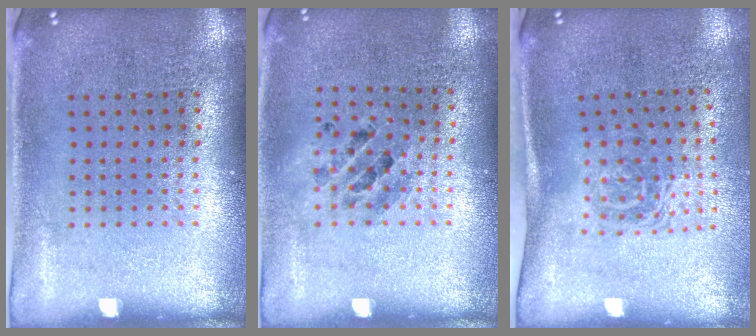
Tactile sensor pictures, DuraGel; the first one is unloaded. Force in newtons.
{"total": 0.9, "press": 0.9, "slide": 0.2}
{"total": 1.6, "press": 1.1, "slide": 1.1}